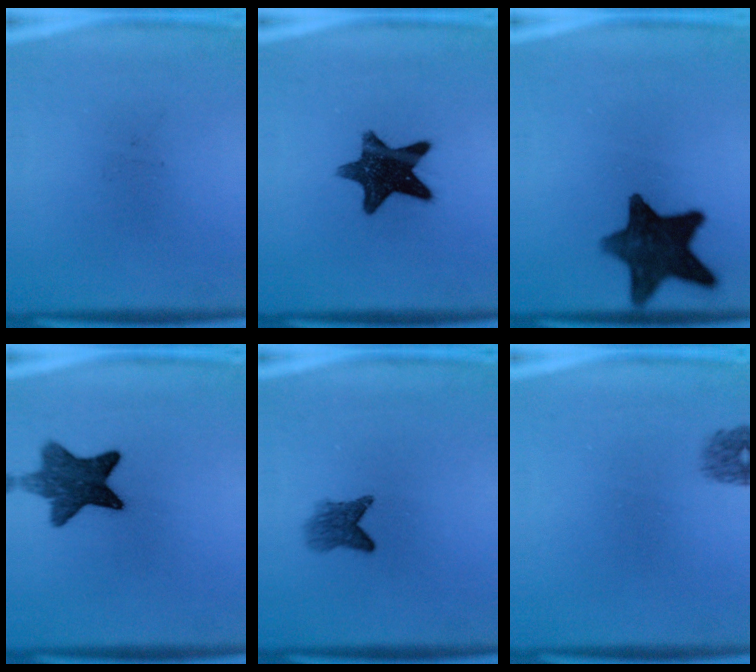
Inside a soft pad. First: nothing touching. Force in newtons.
{"total": 12.5}
{"total": 13.2}
{"total": 9.5}
{"total": 3.2}
{"total": 1.6}